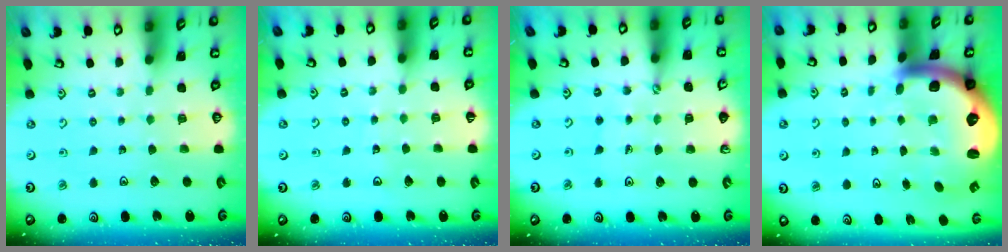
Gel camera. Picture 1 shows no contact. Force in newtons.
{"total": 3.6, "press": 3.5, "slide": 0.4}
{"total": 1.2, "press": 1.2, "slide": 0.2}
{"total": 8.8, "press": 8.6, "slide": 1.9}